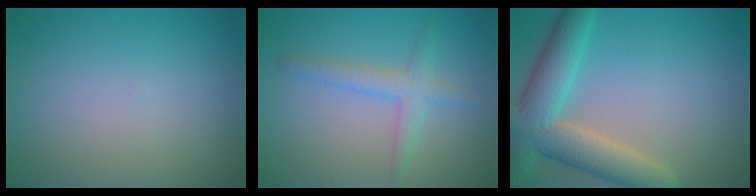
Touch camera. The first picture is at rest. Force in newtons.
{"total": 2.4, "press": 2.4, "slide": 0.2}
{"total": 7.3, "press": 7.3, "slide": 0.6}